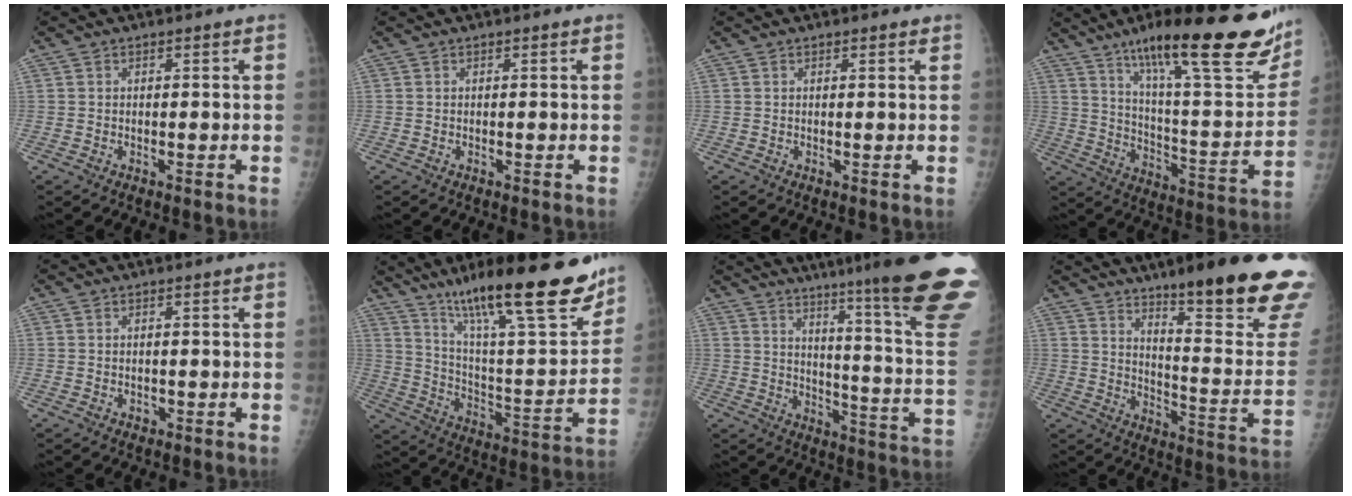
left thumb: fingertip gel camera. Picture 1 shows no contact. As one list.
[{"total": 0.0}, {"total": 1.1, "force": [0.8, 0.2, 0.7], "torque": [-0.008, -0.001, 0.011]}, {"total": 30.2, "force": [18.2, 6.6, 23.2], "torque": [-0.313, -0.050, 0.280]}, {"total": 0.7, "force": [-0.2, 0.6, 0.4], "torque": [-0.003, 0.001, 0.000]}, {"total": 28.0, "force": [19.2, 5.5, 19.6], "torque": [-0.281, -0.069, 0.309]}, {"total": 28.6, "force": [20.0, 1.2, 20.4], "torque": [-0.217, -0.125, 0.267]}, {"total": 26.3, "force": [17.3, 4.1, 19.4], "torque": [-0.221, -0.092, 0.244]}]